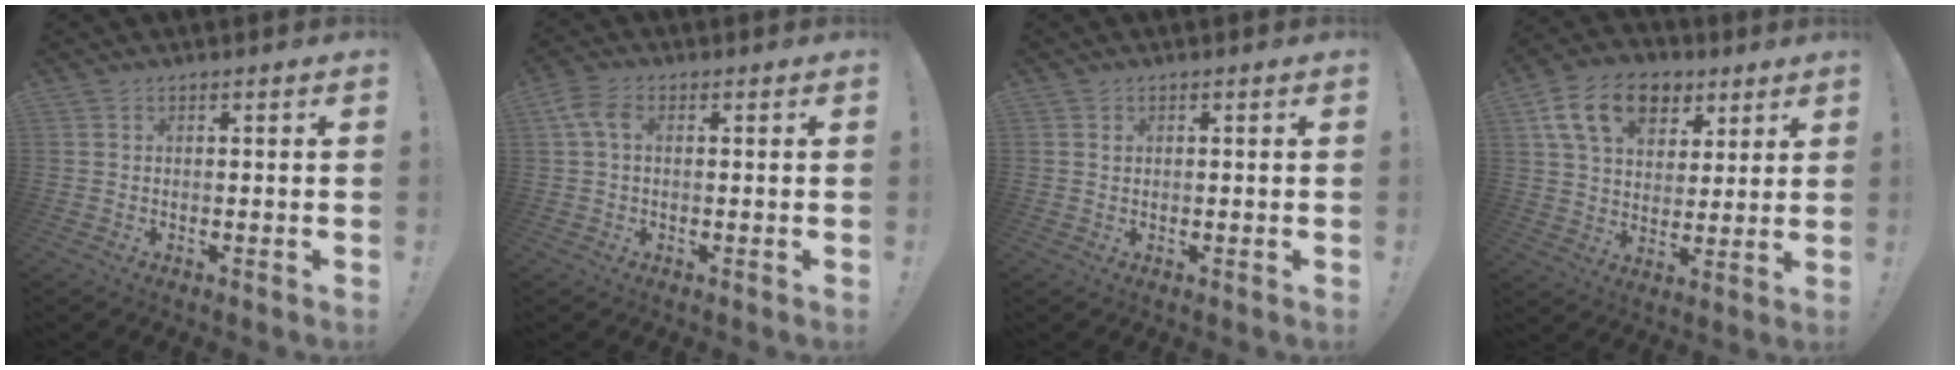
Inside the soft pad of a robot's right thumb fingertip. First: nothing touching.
{"total": 5.1, "force": [0.9, 3.2, 3.9], "torque": [-0.082, 0.011, 0.020]}
{"total": 0.6, "force": [0.2, 0.5, 0.1], "torque": [0.007, 0.000, 0.002]}
{"total": 16.9, "force": [8.2, 11.4, 9.4], "torque": [-0.153, -0.028, 0.154]}